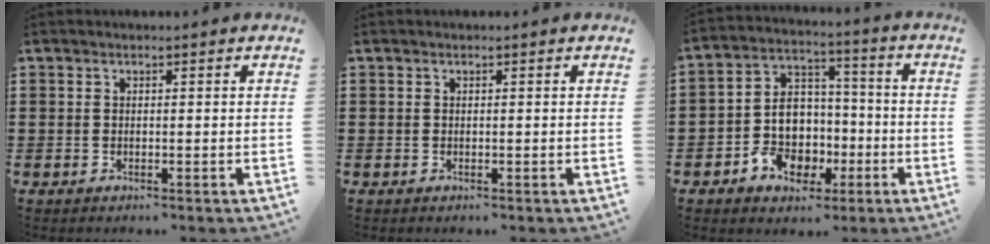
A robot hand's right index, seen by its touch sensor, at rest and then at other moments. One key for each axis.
{"total": 0.0}
{"total": 9.1, "fx": -3.3, "fy": 7.1, "fz": 4.5, "tx": -0.082, "ty": 0.023, "tz": -0.057}